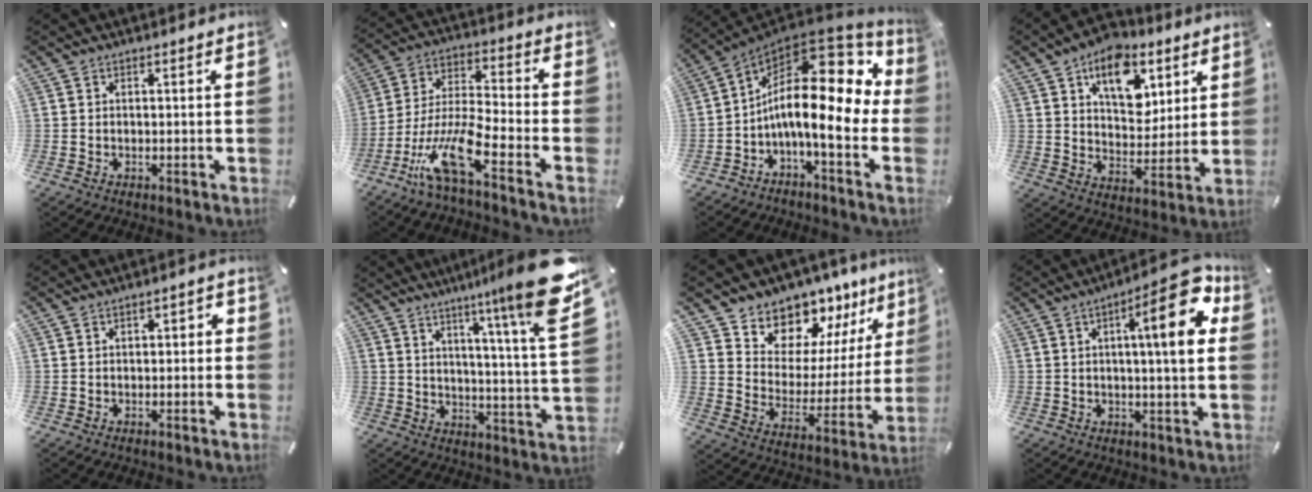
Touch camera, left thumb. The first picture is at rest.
{"total": 15.3, "force": [-8.6, 3.4, 12.2], "torque": [-0.239, 0.018, -0.148]}
{"total": 19.4, "force": [2.1, 8.0, 17.5], "torque": [-0.305, -0.052, 0.030]}
{"total": 13.8, "force": [7.4, 9.0, 7.4], "torque": [-0.107, -0.035, 0.133]}
{"total": 2.0, "force": [-0.6, 1.1, 1.5], "torque": [-0.027, 0.008, -0.013]}
{"total": 17.7, "force": [10.6, 0.9, 14.2], "torque": [-0.212, -0.085, 0.155]}
{"total": 11.8, "force": [10.5, 5.3, -0.8], "torque": [0.001, -0.131, 0.189]}
{"total": 16.2, "force": [4.8, 3.4, 15.1], "torque": [-0.199, -0.022, 0.059]}